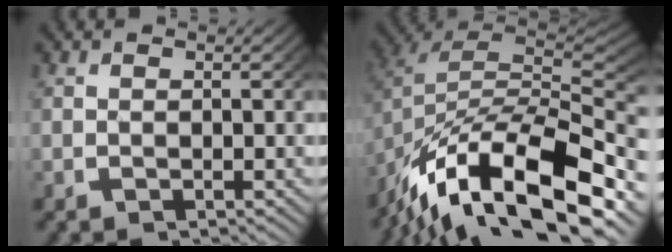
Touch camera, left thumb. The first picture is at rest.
{"total": 16.6, "force": [-5.0, 10.5, 11.8], "torque": [-0.228, -0.042, -0.061]}